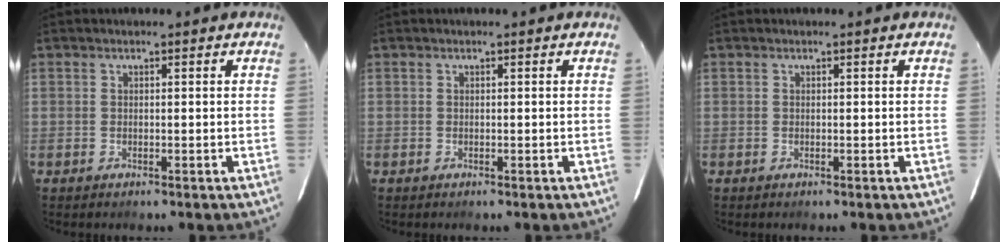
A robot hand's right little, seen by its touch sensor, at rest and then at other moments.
{"total": 0.0}
{"total": 0.0}